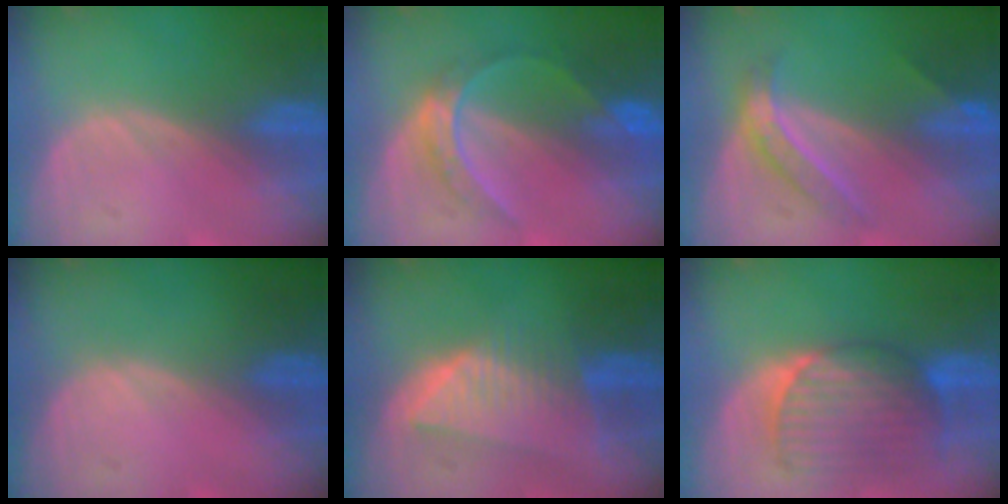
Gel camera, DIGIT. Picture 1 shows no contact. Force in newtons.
{"total": 6.5, "press": 5.6, "slide": 3.4}
{"total": 5.0, "press": 4.6, "slide": 2.0}
{"total": 0.6, "press": 0.1, "slide": 0.6}
{"total": 7.7, "press": 7.0, "slide": 3.1}
{"total": 8.9, "press": 8.3, "slide": 3.1}